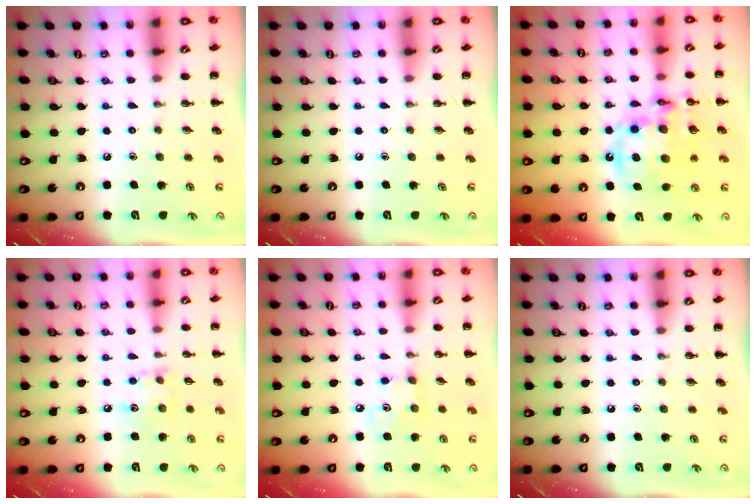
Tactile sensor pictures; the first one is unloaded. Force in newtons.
{"total": 0.0}
{"total": 16.9, "press": 16.4, "slide": 4.0}
{"total": 6.5, "press": 6.5, "slide": 0.8}
{"total": 3.6, "press": 3.6, "slide": 0.6}
{"total": 0.0}